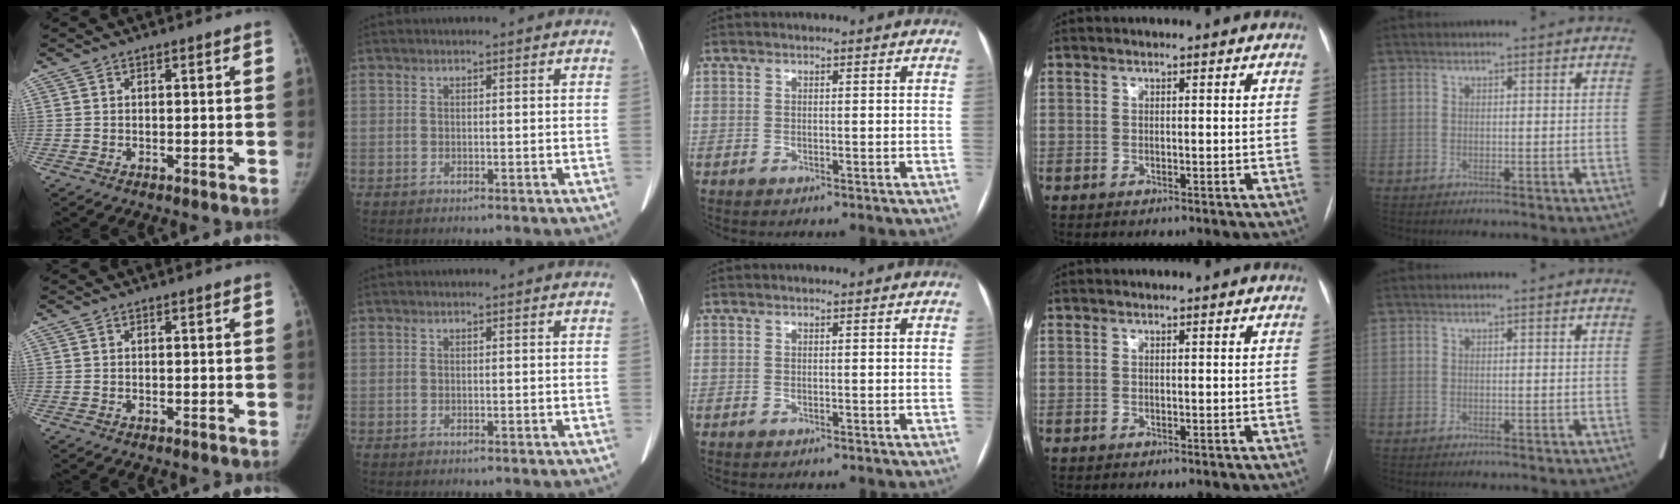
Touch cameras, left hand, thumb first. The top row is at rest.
{}